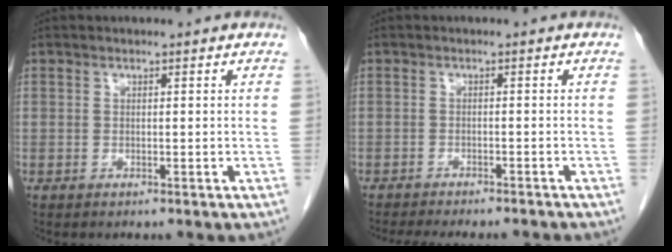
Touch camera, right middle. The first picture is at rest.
{"total": 11.3, "force": [-10.2, 2.1, 4.4], "torque": [-0.067, -0.010, -0.131]}